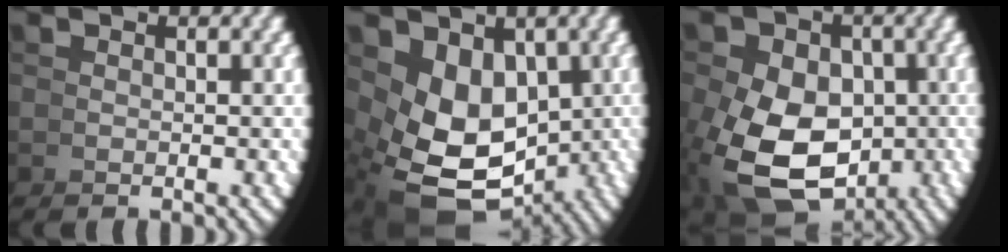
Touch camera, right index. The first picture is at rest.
{"total": 10.7, "force": [-2.3, 8.1, 6.7], "torque": [-0.162, -0.065, -0.002]}
{"total": 8.2, "force": [-2.2, 6.0, 5.1], "torque": [-0.105, -0.052, -0.009]}